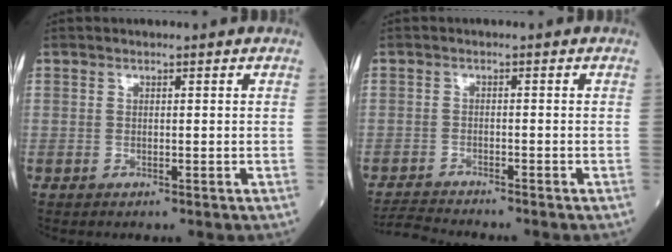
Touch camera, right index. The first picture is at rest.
{"total": 4.0, "force": [-3.9, -0.9, 0.3], "torque": [-0.006, -0.023, -0.069]}